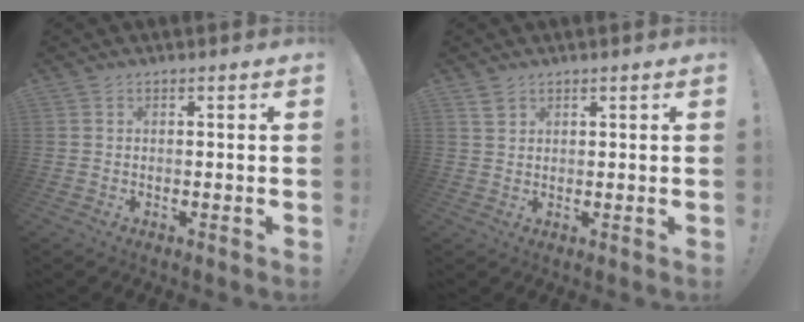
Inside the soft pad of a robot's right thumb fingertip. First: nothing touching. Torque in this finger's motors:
{"motor_torque": [0.32, -0.41, -0.09, -0.19, -0.02]}